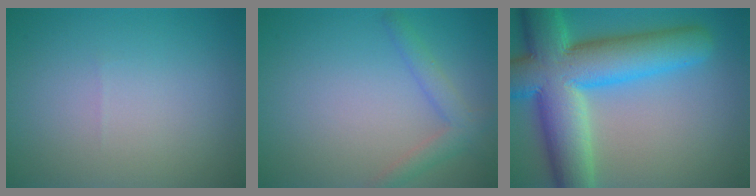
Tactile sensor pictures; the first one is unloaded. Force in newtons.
{"total": 2.3, "press": 2.3, "slide": 0.3}
{"total": 12.7, "press": 12.7, "slide": 0.5}